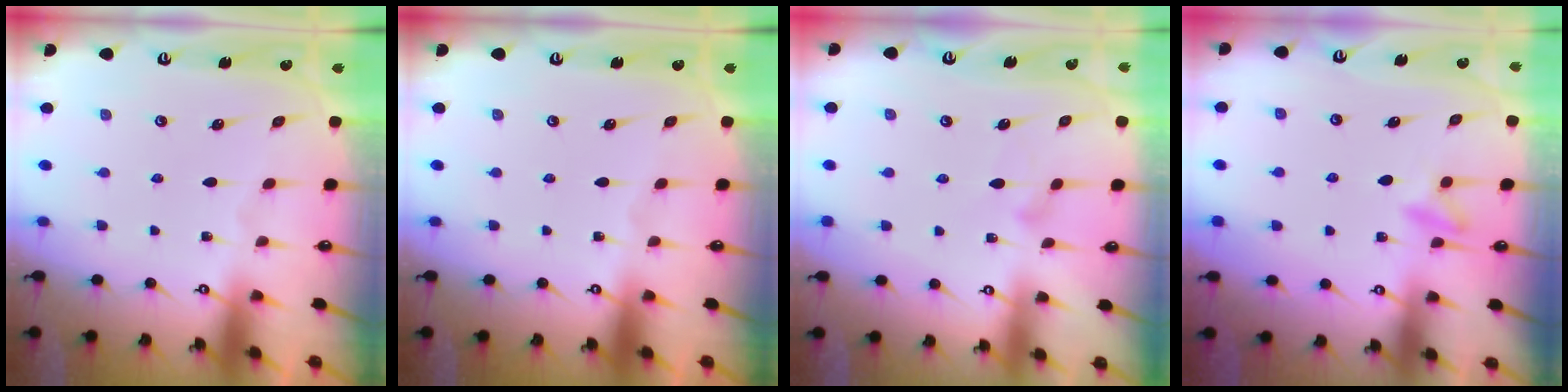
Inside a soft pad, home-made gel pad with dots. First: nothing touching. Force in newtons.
{"total": 0.0}
{"total": 9.3, "press": 9.3, "slide": 0.4}
{"total": 7.8, "press": 7.7, "slide": 1.5}